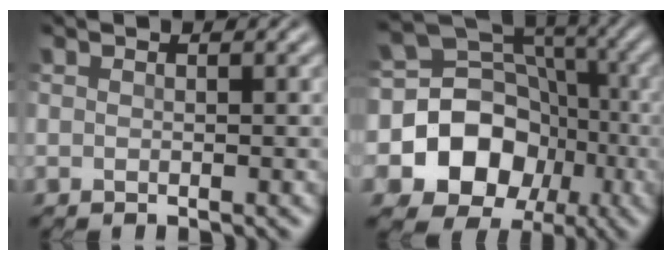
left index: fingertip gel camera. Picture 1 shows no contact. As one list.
[{"total": 12.1, "force": [-3.4, 10.4, 5.2], "torque": [-0.084, 0.001, -0.080]}]